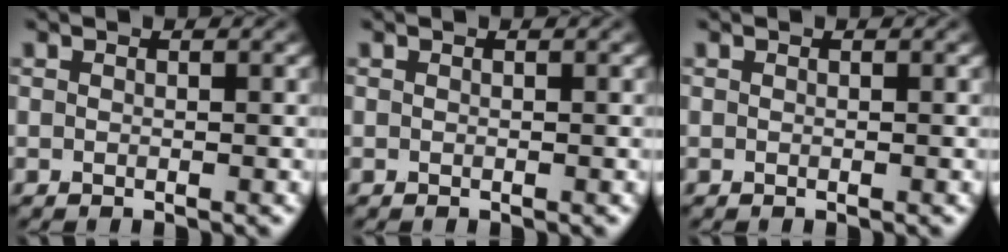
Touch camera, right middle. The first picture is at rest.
{"total": 0.0}
{"total": 0.0}